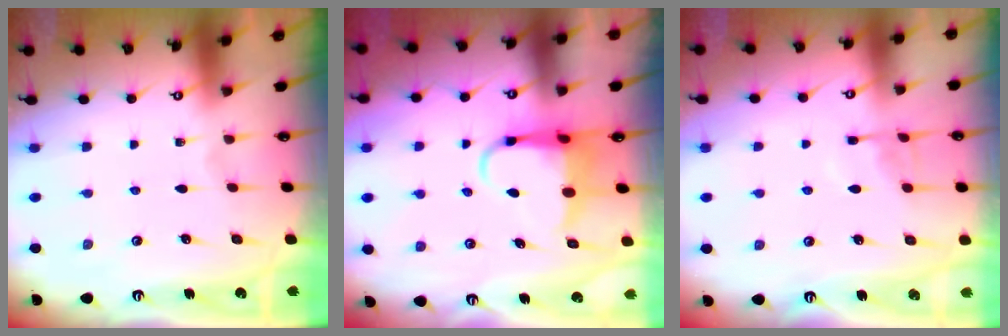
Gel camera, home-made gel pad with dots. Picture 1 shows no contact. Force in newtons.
{"total": 5.6, "press": 5.5, "slide": 1.2}
{"total": 6.4, "press": 6.3, "slide": 0.6}